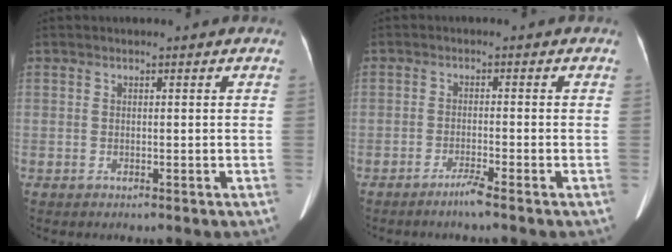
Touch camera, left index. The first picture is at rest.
{"total": 2.4, "force": [-2.0, -0.5, 1.4], "torque": [-0.034, -0.004, -0.037]}